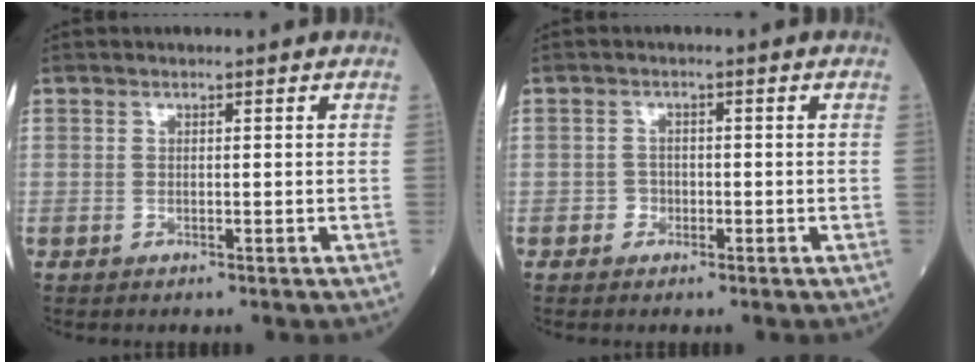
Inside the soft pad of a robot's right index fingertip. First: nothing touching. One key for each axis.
{"total": 1.6, "fx": -0.8, "fy": 1.3, "fz": 0.3, "tx": 0.004, "ty": 0.009, "tz": -0.016}